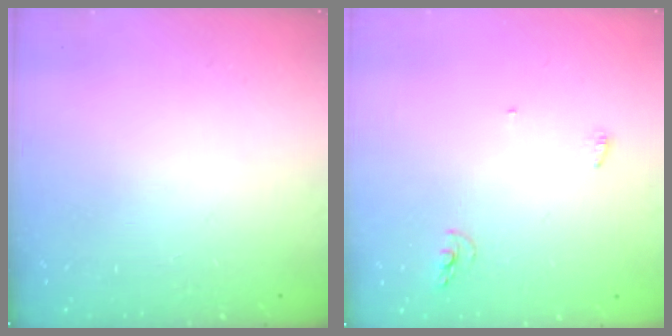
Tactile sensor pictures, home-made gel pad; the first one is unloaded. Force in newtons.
{"total": 4.5, "press": 4.2, "slide": 1.5}